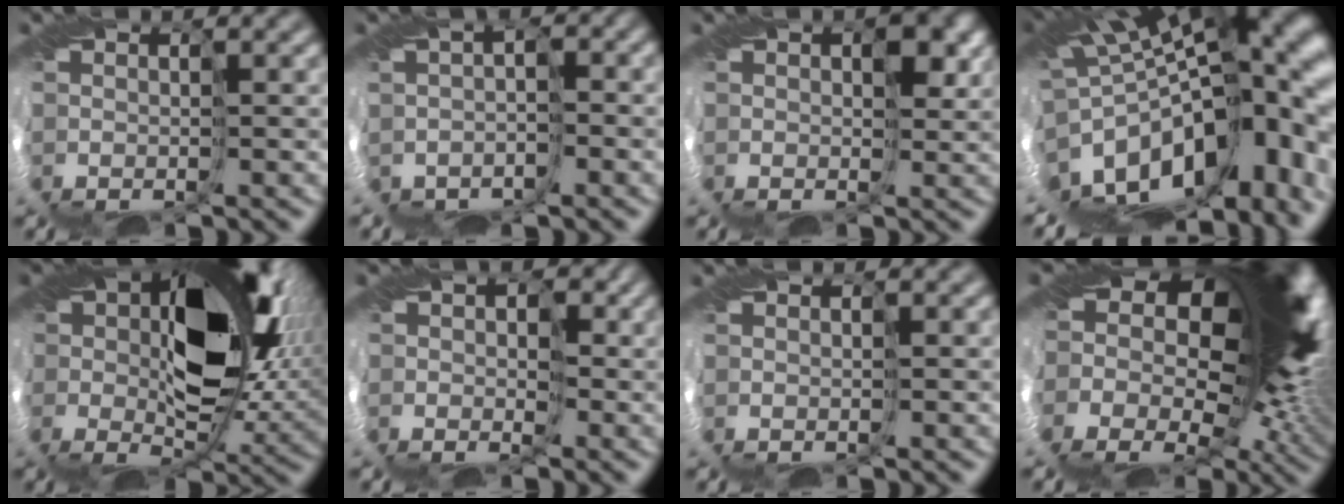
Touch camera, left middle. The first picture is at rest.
{"total": 2.4, "force": [-1.7, 1.4, 1.0], "torque": [-0.006, -0.003, -0.033]}
{"total": 3.6, "force": [1.1, 2.1, 2.8], "torque": [-0.033, 0.004, 0.013]}
{"total": 17.1, "force": [-7.3, 8.5, 12.9], "torque": [-0.168, -0.025, -0.111]}
{"total": 14.2, "force": [1.8, 8.5, 11.2], "torque": [-0.162, -0.022, 0.043]}
{"total": 1.8, "force": [-0.7, 1.6, 0.4], "torque": [0.001, 0.000, -0.019]}
{"total": 0.0}
{"total": 19.3, "force": [3.2, 10.8, 15.7], "torque": [-0.234, 0.014, 0.042]}